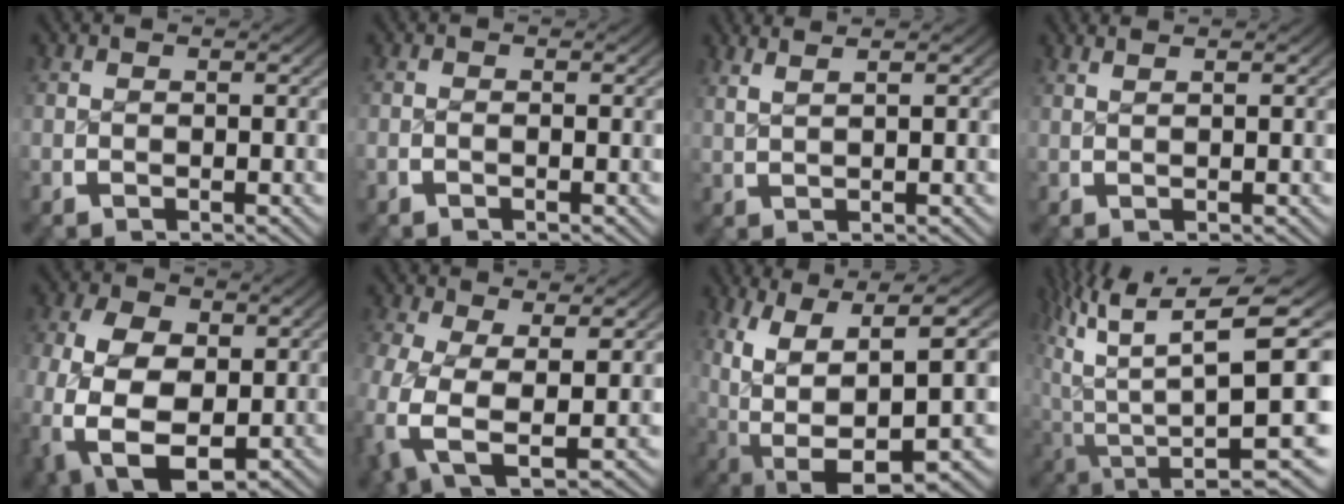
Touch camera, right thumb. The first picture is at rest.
{"total": 0.8, "force": [-0.6, 0.4, 0.3], "torque": [-0.009, 0.001, -0.014]}
{"total": 2.9, "force": [2.2, 0.2, 1.9], "torque": [-0.026, 0.011, 0.040]}
{"total": 1.8, "force": [1.3, -0.3, 1.2], "torque": [-0.014, 0.008, 0.024]}
{"total": 12.6, "force": [-2.6, 8.9, 8.5], "torque": [-0.215, -0.071, -0.007]}
{"total": 7.9, "force": [-0.5, 4.6, 6.4], "torque": [-0.180, -0.047, 0.014]}
{"total": 13.4, "force": [-0.8, 8.0, 10.7], "torque": [-0.222, -0.042, 0.011]}
{"total": 13.9, "force": [-1.6, 6.8, 12.1], "torque": [-0.189, -0.030, 0.001]}